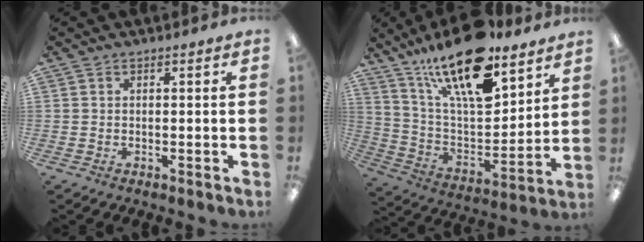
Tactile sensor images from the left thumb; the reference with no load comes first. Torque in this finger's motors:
{"motor_torque": [0.79, 0.83, 1.66, -1.11, 0.42]}